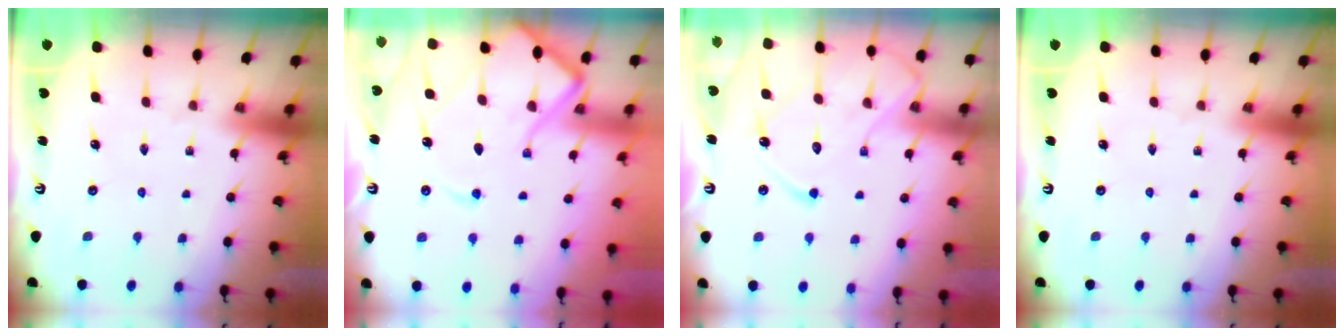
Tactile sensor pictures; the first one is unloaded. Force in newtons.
{"total": 12.6, "press": 12.5, "slide": 1.3}
{"total": 14.4, "press": 14.4, "slide": 1.1}
{"total": 0.0}